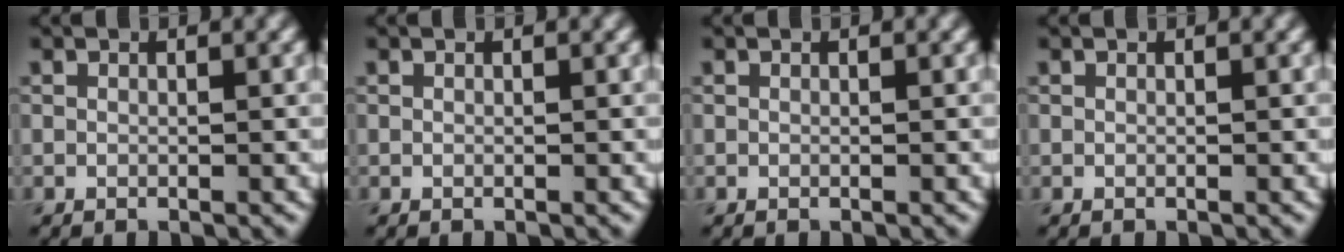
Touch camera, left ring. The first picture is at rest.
{"total": 0.0}
{"total": 0.0}
{"total": 0.0}